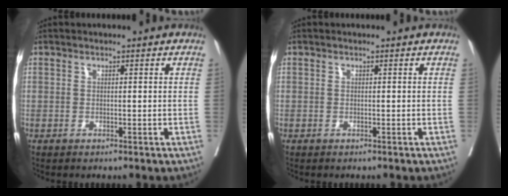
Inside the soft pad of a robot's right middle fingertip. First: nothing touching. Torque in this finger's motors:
{"motor_torque": [-0.03, -0.16, 0.00, 0.00]}